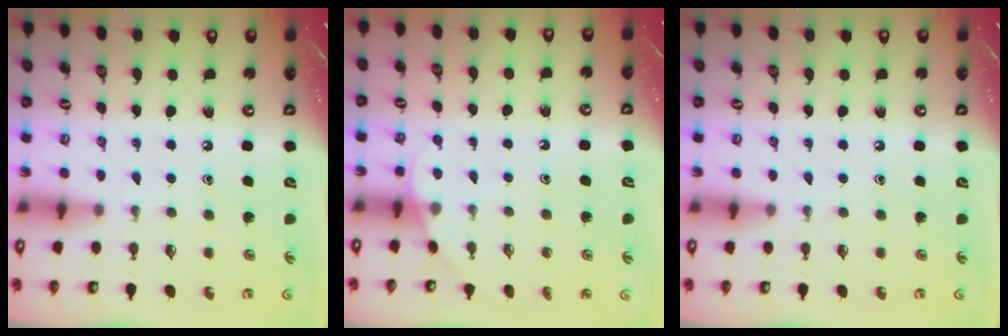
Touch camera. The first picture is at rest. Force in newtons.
{"total": 2.9, "press": 2.9, "slide": 0.2}
{"total": 0.0}